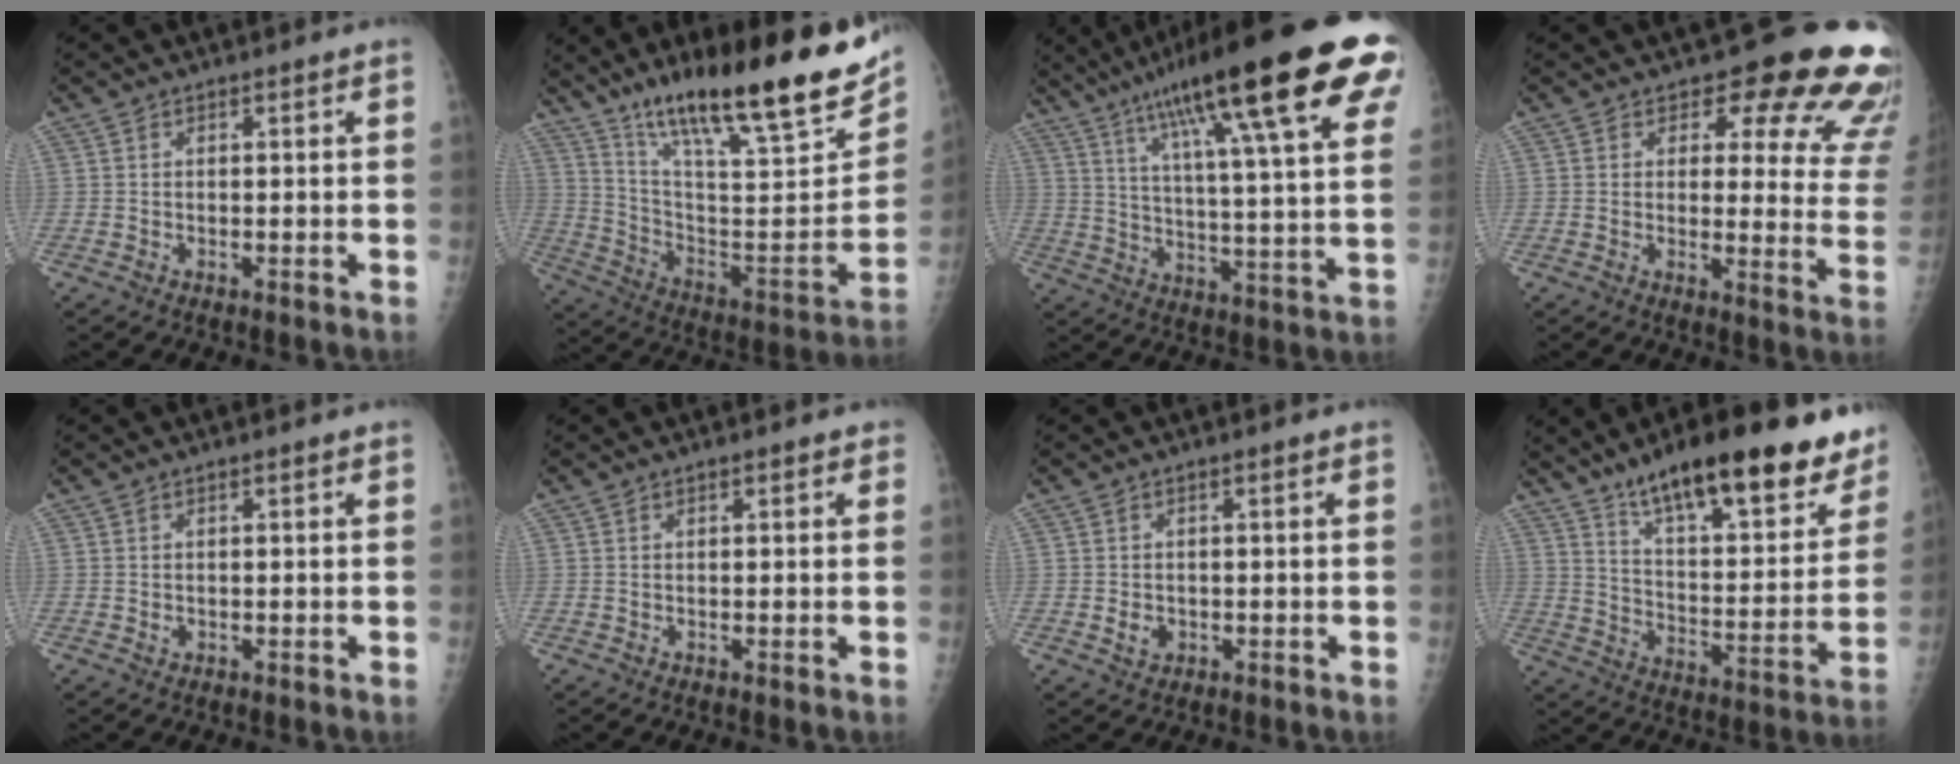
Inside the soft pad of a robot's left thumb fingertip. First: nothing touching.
{"total": 29.4, "force": [19.1, 6.2, 21.5], "torque": [-0.315, -0.060, 0.316]}
{"total": 29.3, "force": [15.9, 4.9, 24.1], "torque": [-0.347, -0.011, 0.238]}
{"total": 17.3, "force": [12.6, 6.9, 9.5], "torque": [-0.055, -0.079, 0.123]}
{"total": 0.6, "force": [0.1, 0.5, 0.4], "torque": [-0.001, 0.000, 0.003]}
{"total": 1.1, "force": [0.7, 0.5, 0.7], "torque": [-0.006, 0.000, 0.006]}
{"total": 2.0, "force": [-0.3, 1.7, 1.1], "torque": [-0.014, 0.000, 0.000]}
{"total": 25.7, "force": [18.1, 7.8, 16.4], "torque": [-0.198, -0.067, 0.272]}